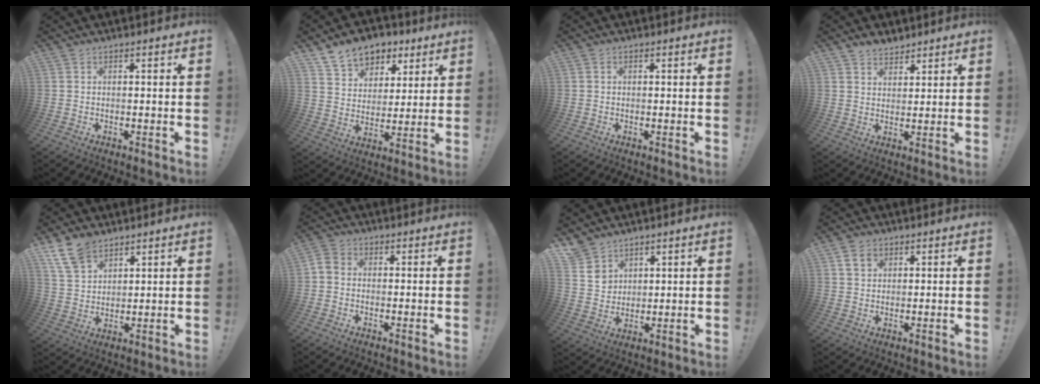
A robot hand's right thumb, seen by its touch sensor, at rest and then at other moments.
{"total": 11.9, "force": [8.0, 8.1, 3.7], "torque": [-0.063, -0.048, 0.154]}
{"total": 0.5, "force": [0.1, 0.5, 0.2], "torque": [0.001, 0.001, 0.000]}
{"total": 4.8, "force": [4.1, 2.5, 0.8], "torque": [-0.007, -0.025, 0.075]}
{"total": 9.9, "force": [7.0, 5.7, 4.1], "torque": [-0.086, -0.026, 0.141]}
{"total": 3.0, "force": [-0.8, 2.2, 1.8], "torque": [-0.033, 0.011, -0.012]}
{"total": 6.6, "force": [4.9, 4.4, 0.4], "torque": [-0.011, -0.042, 0.095]}
{"total": 4.0, "force": [1.9, 2.8, 2.0], "torque": [-0.025, -0.002, 0.034]}